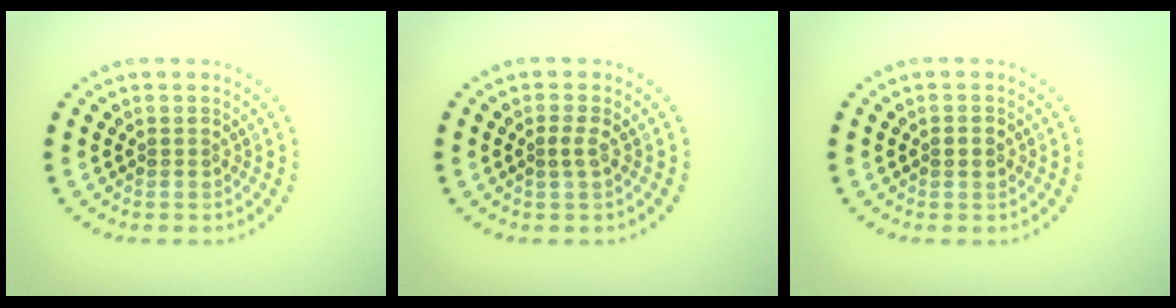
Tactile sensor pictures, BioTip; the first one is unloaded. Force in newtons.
{"total": 1.0, "press": 0.9, "slide": 0.5}
{"total": 0.8, "press": 0.8, "slide": 0.1}